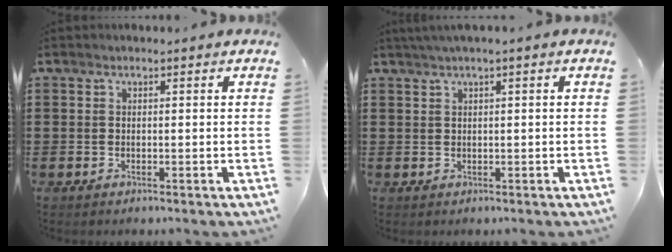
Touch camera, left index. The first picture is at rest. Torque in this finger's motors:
{"motor_torque": [1.08, -1.05, 0.38, 0.10]}